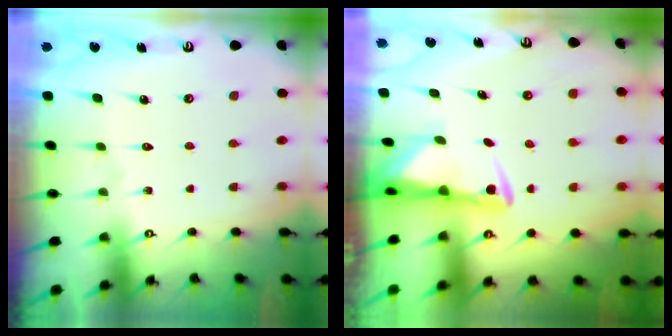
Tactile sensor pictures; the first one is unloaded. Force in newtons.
{"total": 2.9, "press": 2.9, "slide": 0.4}